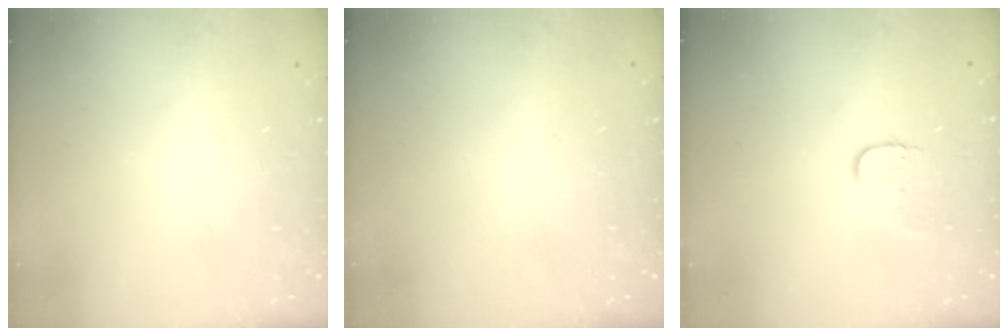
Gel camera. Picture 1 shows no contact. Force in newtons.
{"total": 0.0}
{"total": 5.2, "press": 5.1, "slide": 0.6}